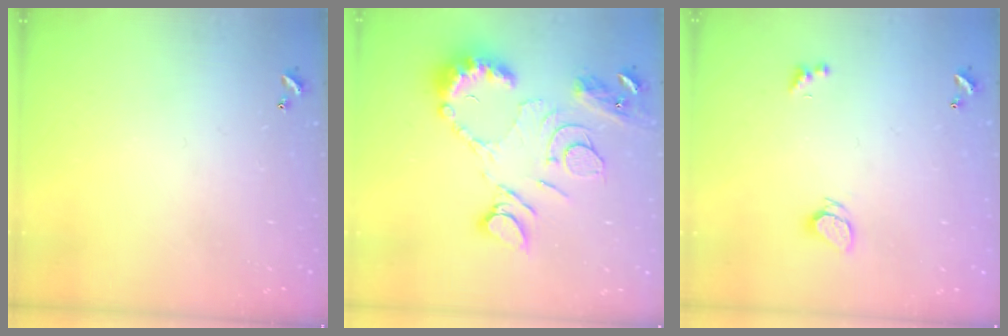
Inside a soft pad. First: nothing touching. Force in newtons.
{"total": 14.6, "press": 14.5, "slide": 1.7}
{"total": 1.9, "press": 1.8, "slide": 0.3}